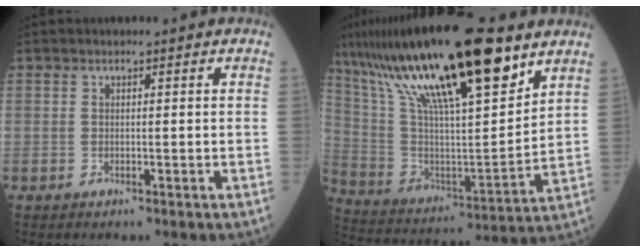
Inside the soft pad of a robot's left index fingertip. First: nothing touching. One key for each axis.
{"total": 26.6, "fx": 17.3, "fy": 4.6, "fz": 19.7, "tx": -0.366, "ty": 0.023, "tz": 0.306}